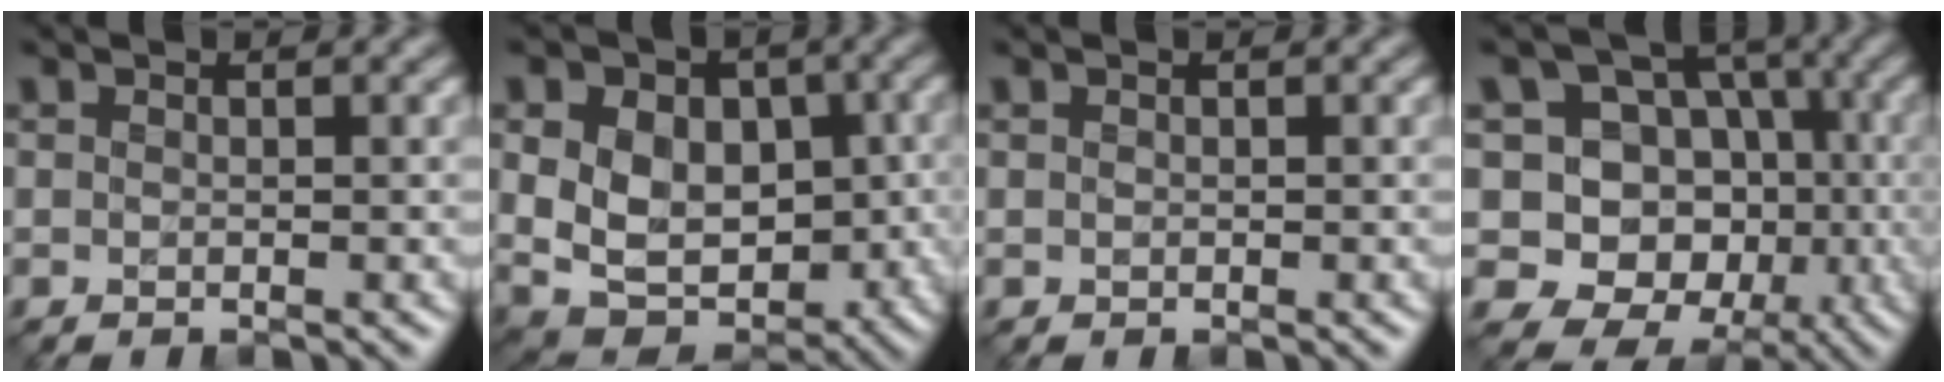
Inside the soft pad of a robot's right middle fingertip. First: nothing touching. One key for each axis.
{"total": 9.1, "fx": 0.8, "fy": 6.6, "fz": 6.2, "tx": -0.099, "ty": -0.006, "tz": 0.017}
{"total": 0.0}
{"total": 11.8, "fx": 0.1, "fy": 10.5, "fz": 5.4, "tx": -0.079, "ty": 0.020, "tz": -0.015}